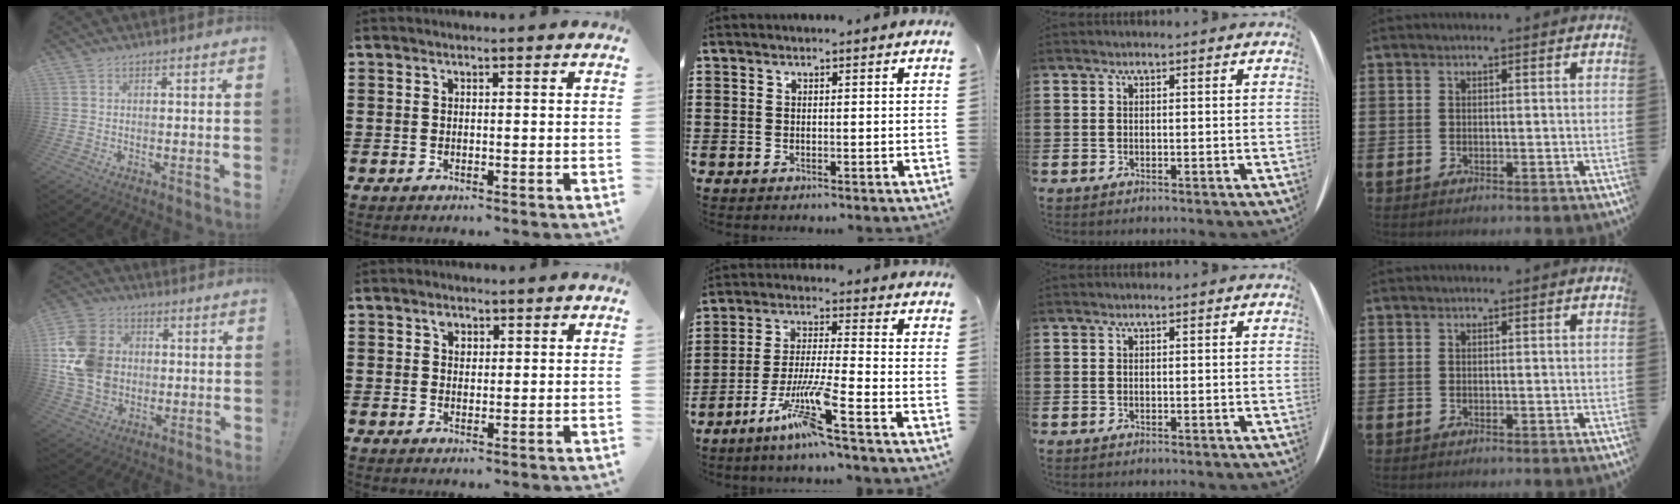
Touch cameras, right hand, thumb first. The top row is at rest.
{"thumb": {"total": 17.3, "force": [0.7, 14.4, 9.5], "torque": [-0.178, 0.009, 0.019]}, "index": {"total": 1.7, "force": [0.9, 1.2, 0.9], "torque": [-0.012, 0.001, 0.015]}, "middle": {"total": 8.9, "force": [-5.7, 0.1, 6.8], "torque": [-0.146, -0.013, -0.112]}}